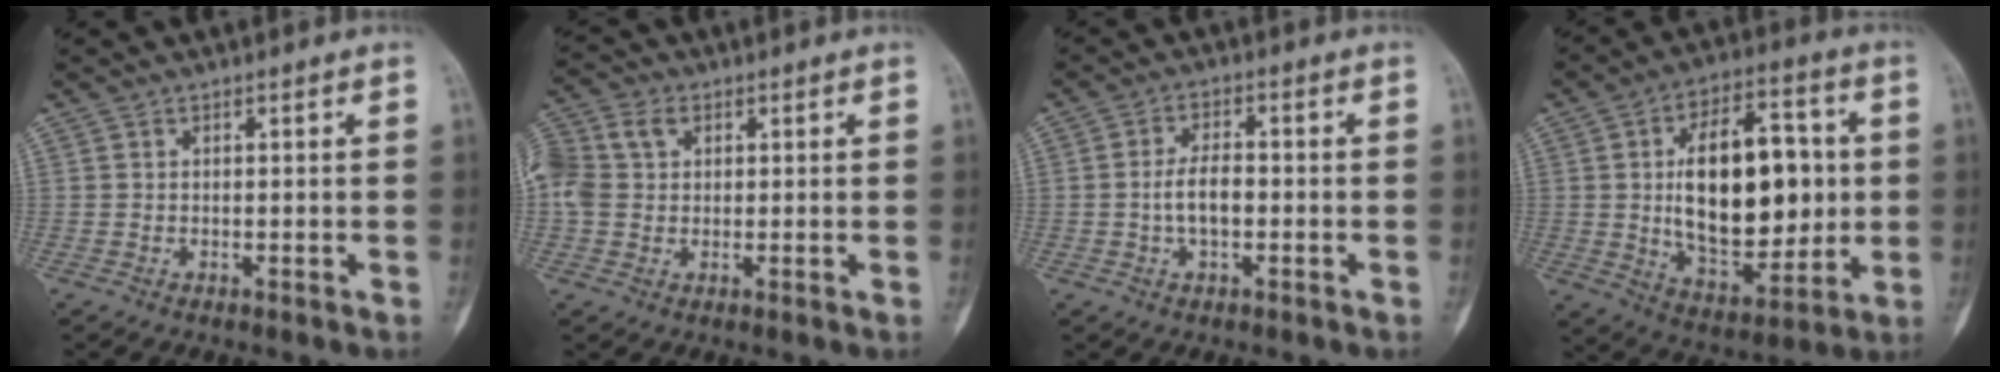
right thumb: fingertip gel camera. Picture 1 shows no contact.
{"total": 11.9, "force": [3.0, 9.1, 7.0], "torque": [-0.174, 0.027, 0.054]}
{"total": 5.3, "force": [-0.8, 2.7, 4.5], "torque": [-0.083, 0.013, -0.018]}
{"total": 23.5, "force": [1.6, 13.0, 19.5], "torque": [-0.269, -0.001, 0.035]}